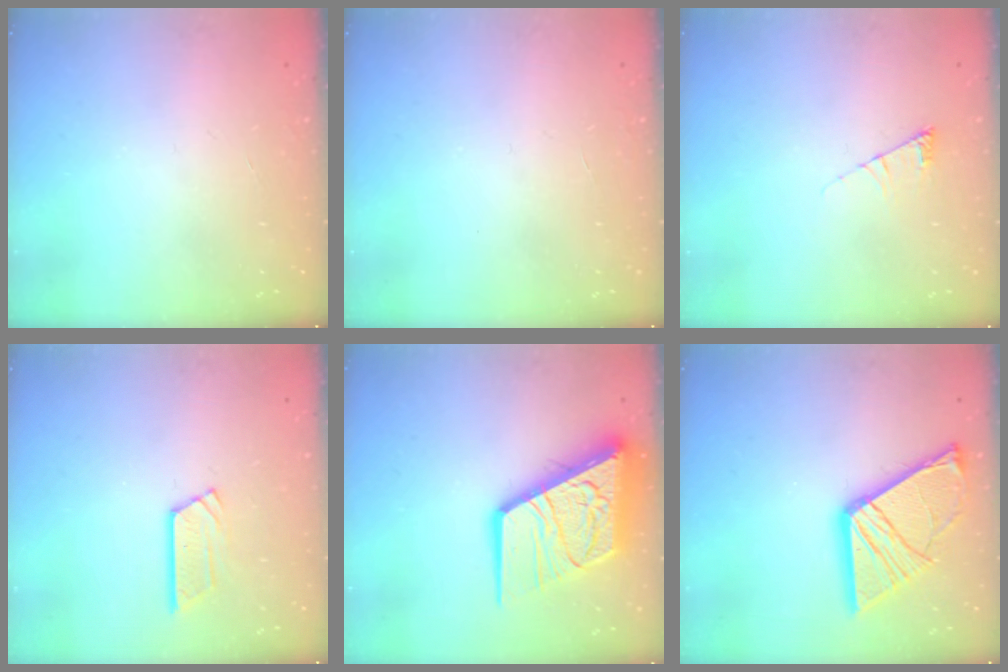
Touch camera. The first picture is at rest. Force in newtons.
{"total": 0.0}
{"total": 5.3, "press": 5.3, "slide": 0.5}
{"total": 5.7, "press": 5.7, "slide": 0.4}
{"total": 22.6, "press": 22.4, "slide": 2.3}
{"total": 18.5, "press": 18.4, "slide": 1.7}